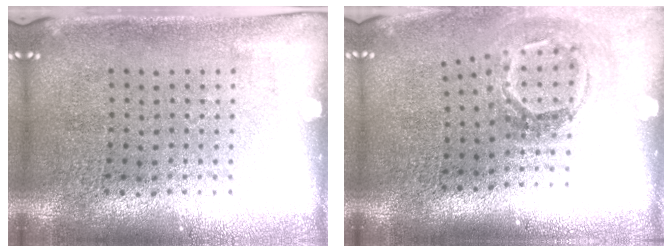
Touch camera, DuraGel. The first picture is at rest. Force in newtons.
{"total": 1.8, "press": 1.2, "slide": 1.4}